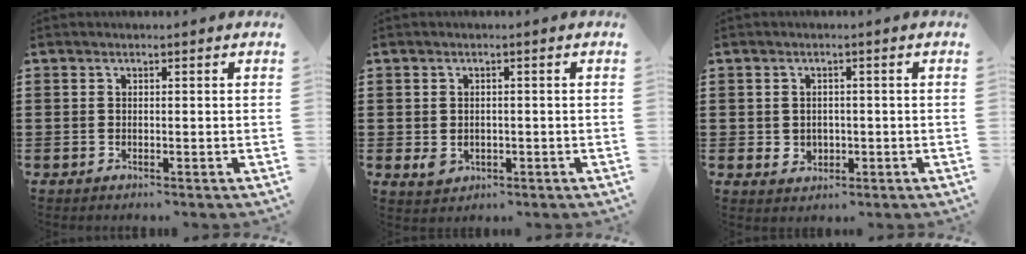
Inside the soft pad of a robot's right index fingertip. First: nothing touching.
{"total": 2.1, "force": [-0.4, 1.7, 1.2], "torque": [-0.033, 0.001, -0.012]}
{"total": 1.9, "force": [0.0, 1.8, 0.6], "torque": [-0.018, 0.009, -0.003]}